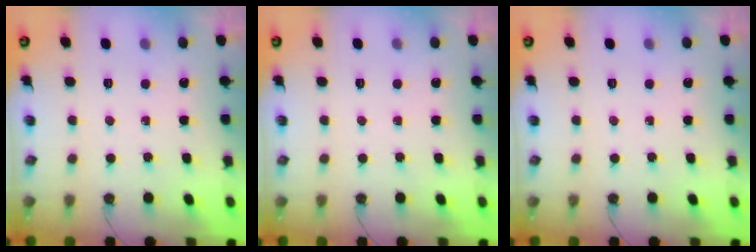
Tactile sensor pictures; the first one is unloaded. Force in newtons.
{"total": 0.0}
{"total": 0.0}